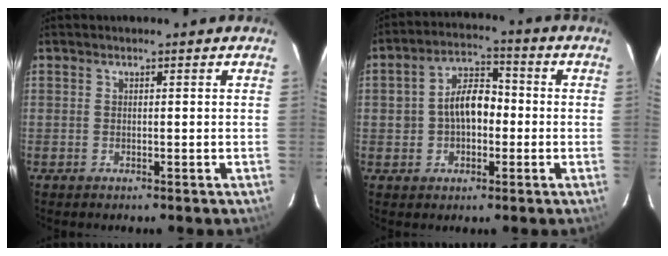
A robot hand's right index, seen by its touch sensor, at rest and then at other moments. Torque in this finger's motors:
{"motor_torque": [0.29, -0.08, 0.33, 0.12]}